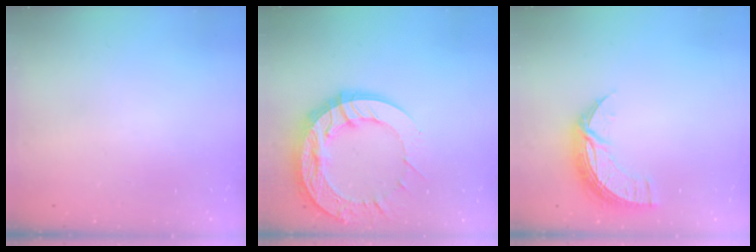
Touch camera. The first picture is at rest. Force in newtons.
{"total": 20.5, "press": 20.4, "slide": 1.7}
{"total": 10.0, "press": 10.0, "slide": 0.5}